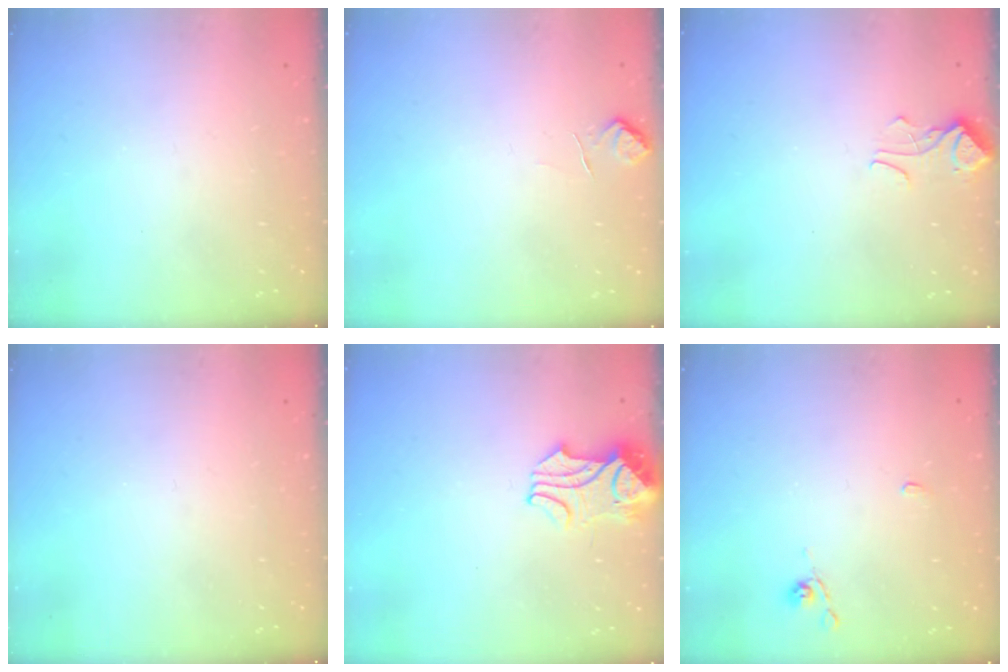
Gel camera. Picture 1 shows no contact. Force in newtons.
{"total": 1.6, "press": 1.2, "slide": 0.9}
{"total": 2.4, "press": 2.4, "slide": 0.5}
{"total": 0.0}
{"total": 2.3, "press": 2.2, "slide": 0.5}
{"total": 2.6, "press": 2.6, "slide": 0.3}